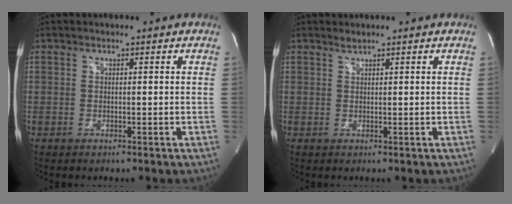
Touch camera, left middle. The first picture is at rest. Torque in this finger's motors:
{"motor_torque": [0.16, 0.05, -0.16, 0.00]}